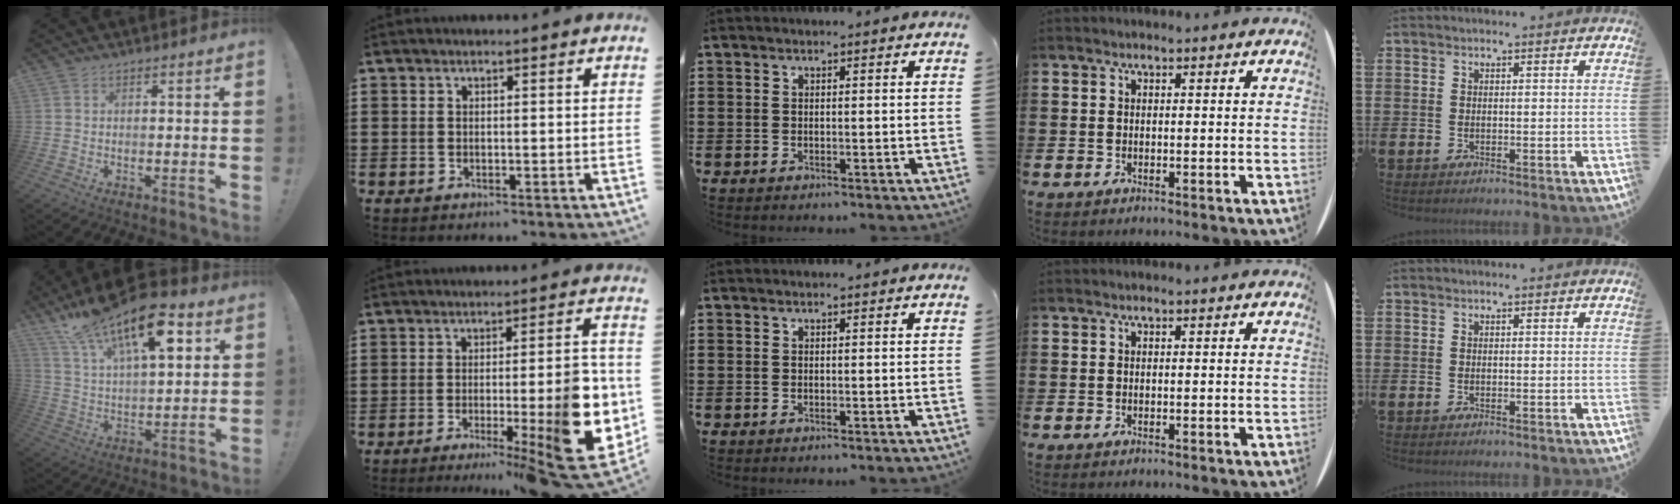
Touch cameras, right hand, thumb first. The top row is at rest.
{"thumb": {"total": 20.2, "force": [11.9, 8.1, 14.2], "torque": [-0.239, -0.066, 0.200]}, "index": {"total": 12.9, "force": [-3.7, 3.0, 12.0], "torque": [-0.167, -0.021, -0.057]}}